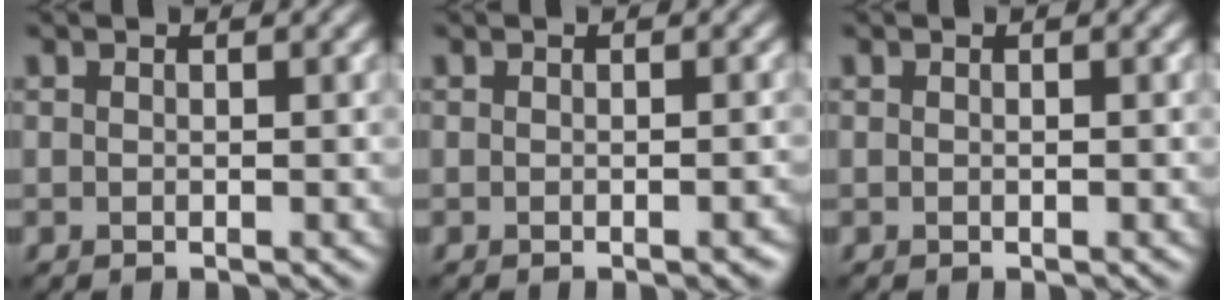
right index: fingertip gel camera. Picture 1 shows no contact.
{"total": 1.2, "force": [-0.5, 0.3, 1.1], "torque": [-0.012, -0.002, -0.007]}
{"total": 0.0}